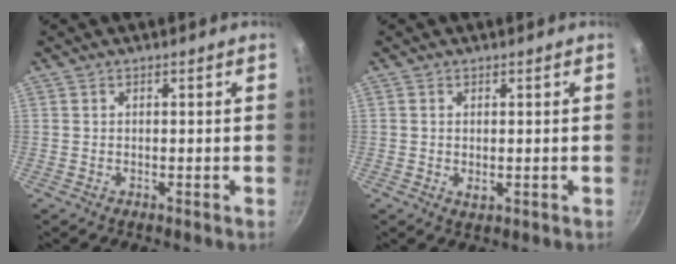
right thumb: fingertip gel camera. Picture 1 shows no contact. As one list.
[{"total": 1.6, "force": [0.0, 1.0, 1.3], "torque": [-0.021, -0.003, 0.001]}]